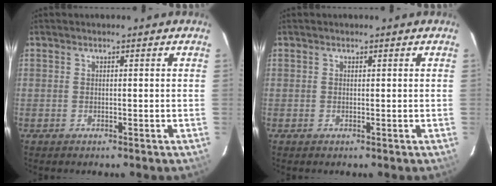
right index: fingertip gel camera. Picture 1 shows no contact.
{"total": 0.0}